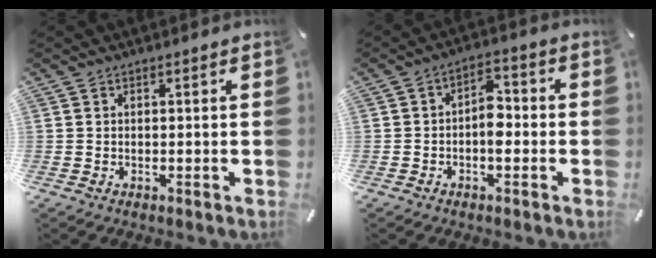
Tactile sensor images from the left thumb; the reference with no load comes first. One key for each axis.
{"total": 5.4, "fx": -1.8, "fy": 3.0, "fz": 4.1, "tx": -0.062, "ty": 0.015, "tz": -0.033}